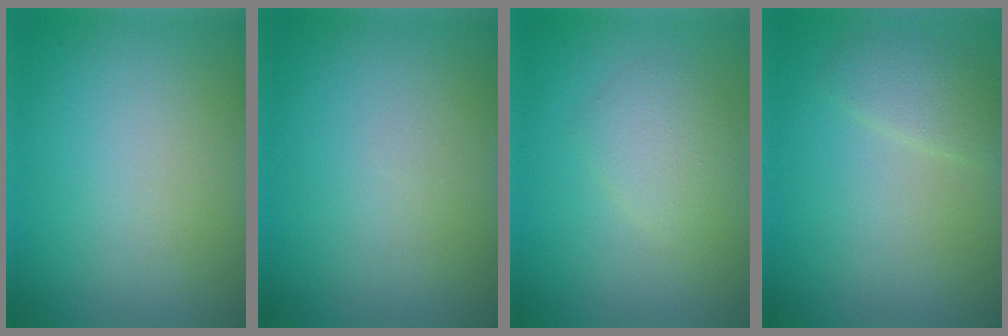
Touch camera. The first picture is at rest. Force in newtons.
{"total": 0.0}
{"total": 2.3, "press": 2.3, "slide": 0.0}
{"total": 1.9, "press": 1.9, "slide": 0.1}